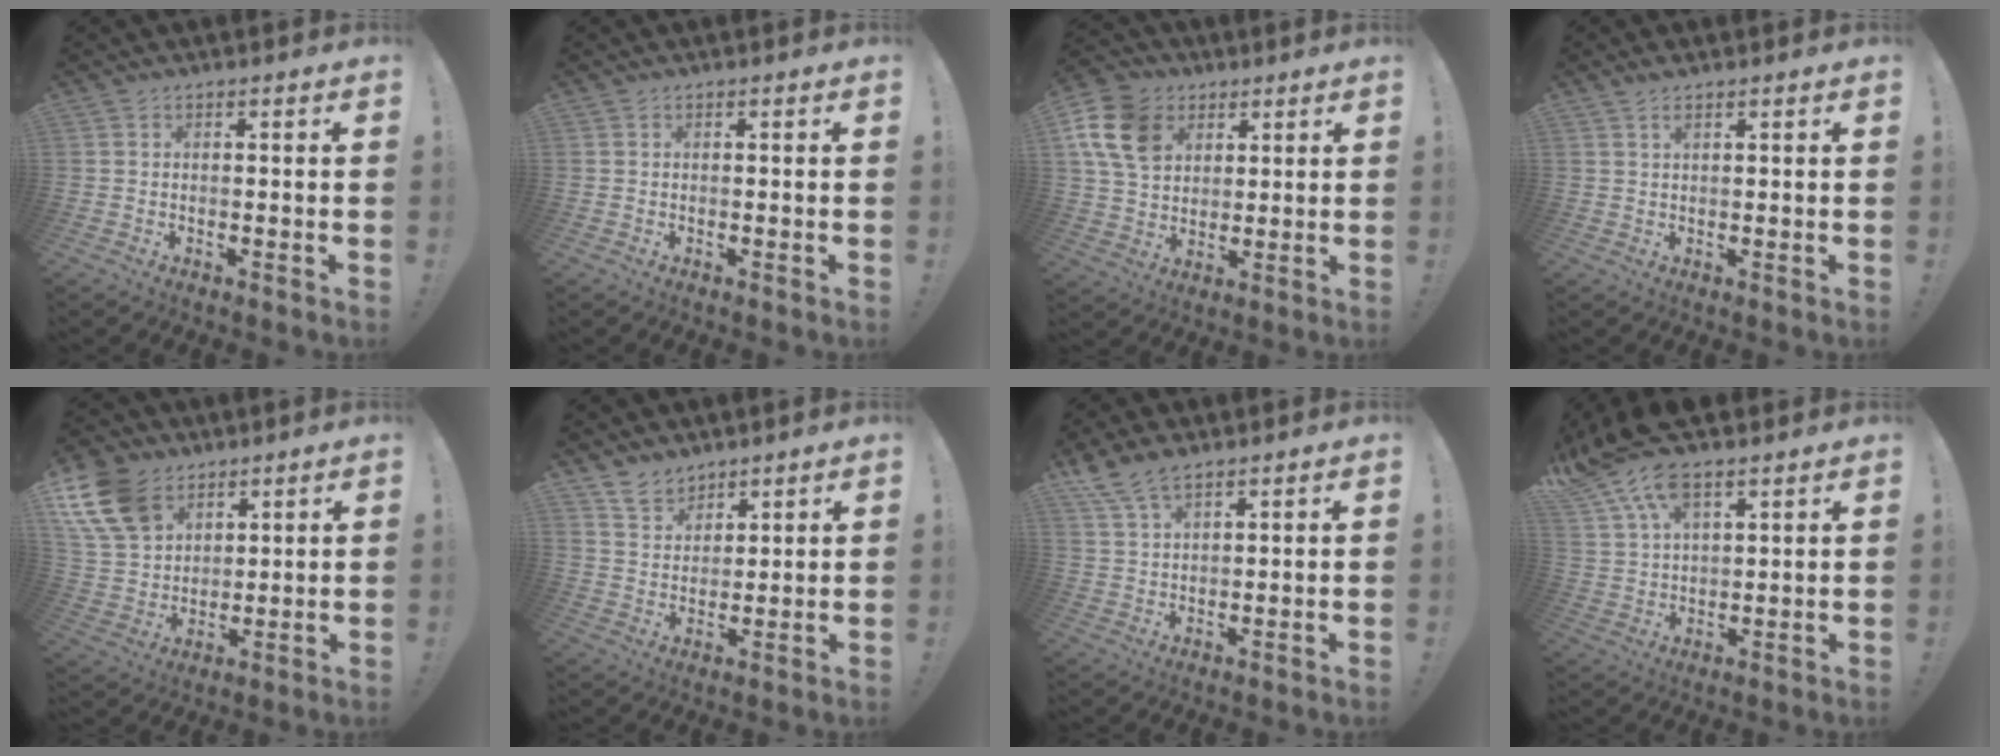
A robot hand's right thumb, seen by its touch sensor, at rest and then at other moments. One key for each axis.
{"total": 0.0}
{"total": 15.3, "fx": 6.0, "fy": 11.6, "fz": 8.0, "tx": -0.139, "ty": -0.018, "tz": 0.123}
{"total": 1.7, "fx": 1.2, "fy": 0.4, "fz": 1.1, "tx": -0.017, "ty": -0.007, "tz": 0.021}
{"total": 15.2, "fx": 8.5, "fy": 10.4, "fz": 7.2, "tx": -0.136, "ty": -0.044, "tz": 0.168}
{"total": 7.7, "fx": 6.6, "fy": 3.8, "fz": 0.9, "tx": -0.026, "ty": -0.049, "tz": 0.131}
{"total": 7.6, "fx": 5.9, "fy": 3.0, "fz": 3.8, "tx": -0.086, "ty": -0.022, "tz": 0.116}
{"total": 12.9, "fx": 9.0, "fy": 5.6, "fz": 7.2, "tx": -0.160, "ty": -0.048, "tz": 0.164}